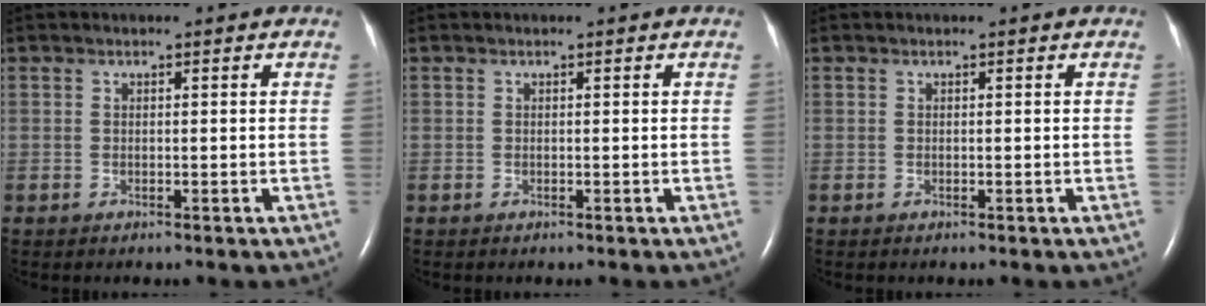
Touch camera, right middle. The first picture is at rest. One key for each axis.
{"total": 0.0}
{"total": 0.0}